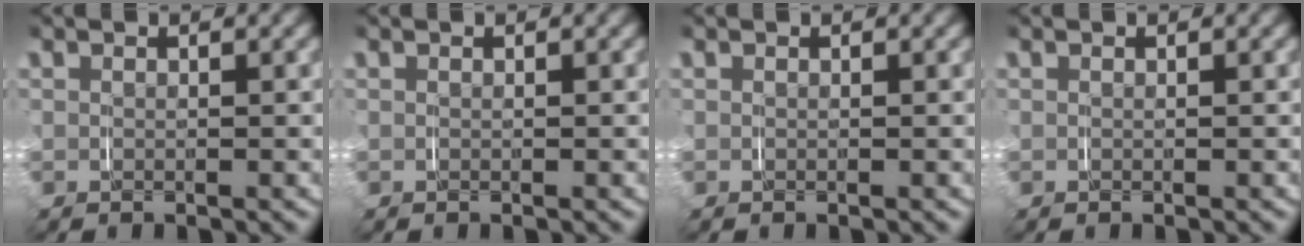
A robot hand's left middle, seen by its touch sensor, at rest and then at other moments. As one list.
[{"total": 0.0}, {"total": 0.0}, {"total": 0.0}]